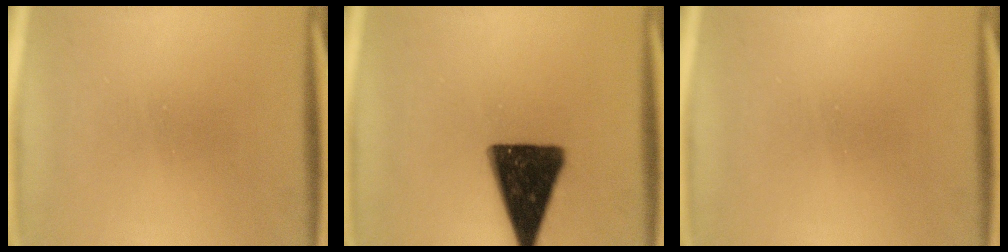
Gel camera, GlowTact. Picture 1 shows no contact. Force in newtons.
{"total": 16.4}
{"total": 0.0}